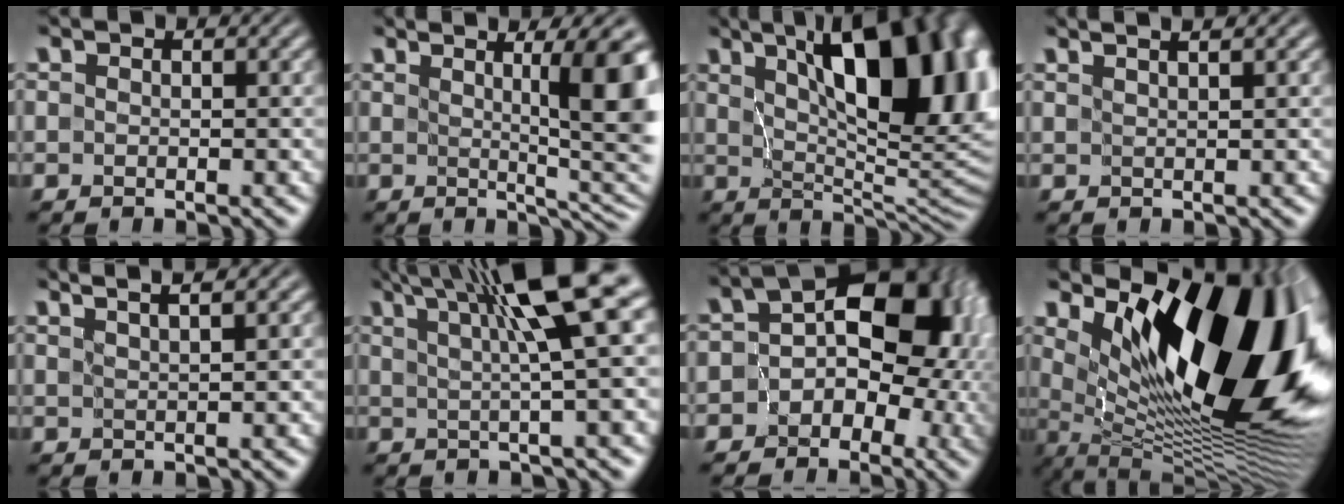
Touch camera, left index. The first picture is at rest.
{"total": 9.9, "force": [2.1, 2.0, 9.4], "torque": [-0.097, 0.006, 0.029]}
{"total": 15.8, "force": [5.4, 6.4, 13.4], "torque": [-0.159, 0.027, 0.077]}
{"total": 3.3, "force": [2.3, 1.1, 2.1], "torque": [-0.017, 0.024, 0.002]}
{"total": 4.8, "force": [3.3, 1.5, 3.1], "torque": [-0.021, 0.040, 0.017]}
{"total": 9.6, "force": [4.2, 1.3, 8.6], "torque": [-0.112, 0.031, 0.064]}
{"total": 10.1, "force": [-1.2, 7.1, 7.0], "torque": [-0.054, 0.020, -0.028]}
{"total": 16.7, "force": [4.8, 7.1, 14.3], "torque": [-0.188, -0.006, 0.078]}